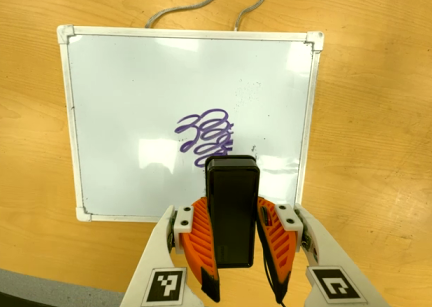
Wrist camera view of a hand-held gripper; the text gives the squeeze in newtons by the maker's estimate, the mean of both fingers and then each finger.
{"total": 6.9, "left": 5.6, "right": 8.1}